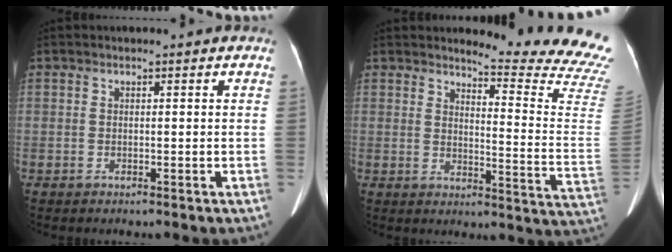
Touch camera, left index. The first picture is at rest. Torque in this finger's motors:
{"motor_torque": [0.73, -1.41, 0.18, 0.03]}